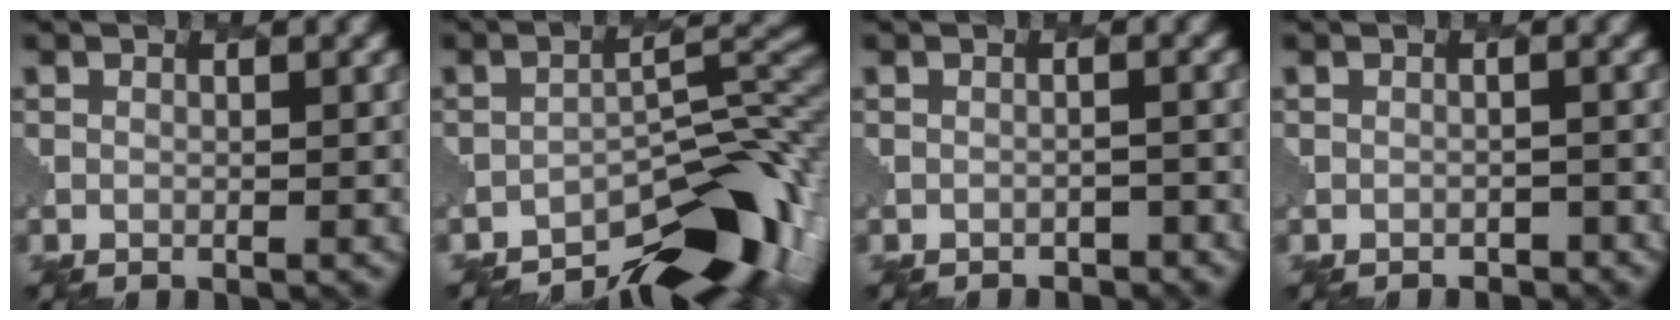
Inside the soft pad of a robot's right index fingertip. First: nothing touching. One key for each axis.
{"total": 10.0, "fx": -7.4, "fy": 3.6, "fz": 5.6, "tx": -0.053, "ty": 0.011, "tz": -0.125}
{"total": 1.8, "fx": -1.7, "fy": 0.5, "fz": 0.2, "tx": 0.001, "ty": 0.004, "tz": -0.021}
{"total": 1.5, "fx": -1.4, "fy": 0.5, "fz": 0.1, "tx": 0.003, "ty": 0.003, "tz": -0.015}